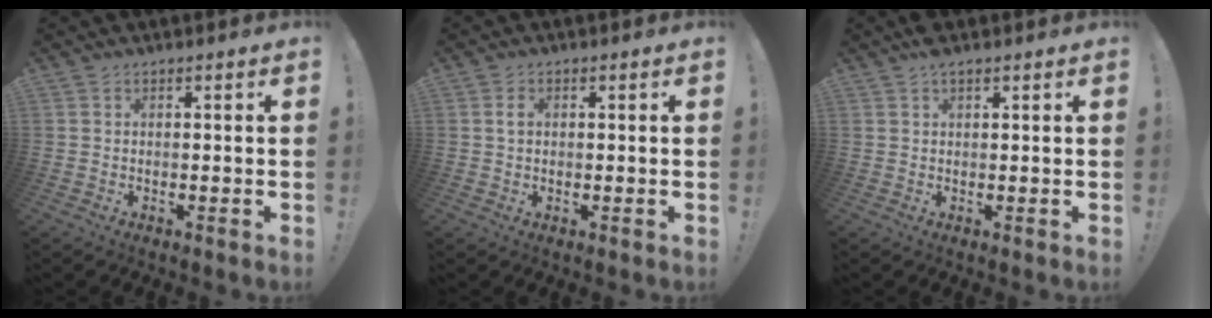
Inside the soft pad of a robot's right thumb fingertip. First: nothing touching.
{"total": 1.9, "force": [0.3, 1.1, 1.4], "torque": [-0.030, 0.006, 0.004]}
{"total": 2.9, "force": [2.0, 1.3, 1.8], "torque": [-0.029, -0.009, 0.035]}